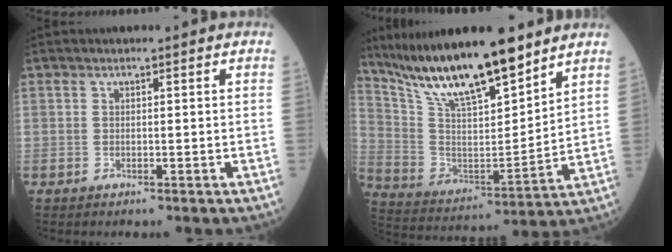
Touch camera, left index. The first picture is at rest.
{"total": 18.5, "force": [14.9, 3.0, 10.6], "torque": [-0.188, -0.002, 0.279]}